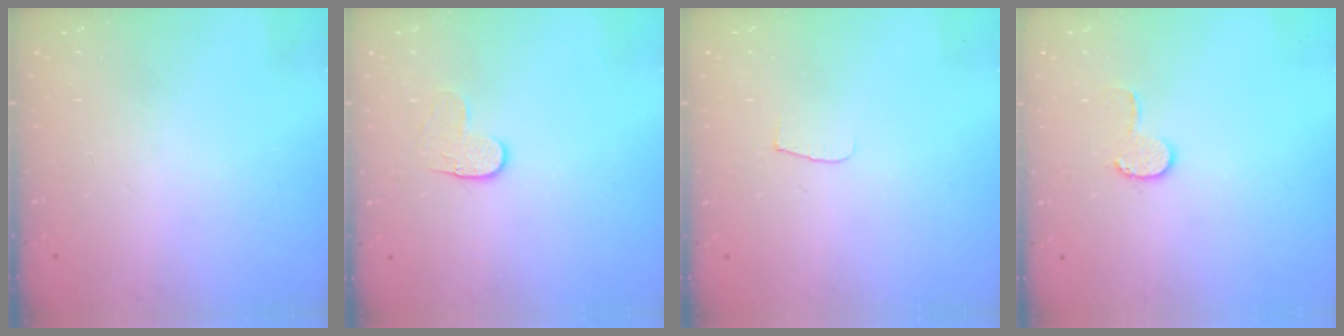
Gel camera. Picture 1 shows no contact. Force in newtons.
{"total": 3.8, "press": 3.8, "slide": 0.4}
{"total": 3.8, "press": 3.8, "slide": 0.4}
{"total": 6.4, "press": 6.4, "slide": 0.6}